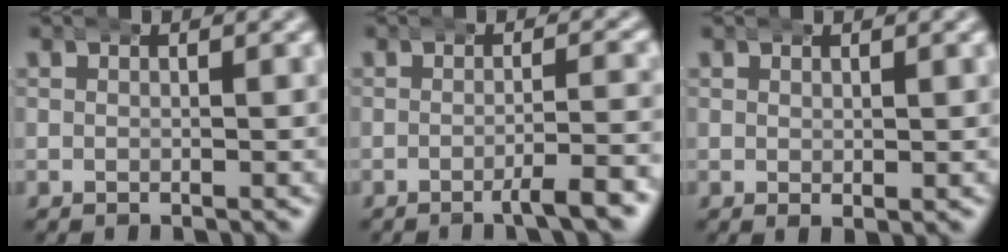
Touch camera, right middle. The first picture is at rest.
{"total": 2.9, "force": [-1.9, 0.0, 2.2], "torque": [-0.032, 0.002, -0.034]}
{"total": 0.7, "force": [0.4, 0.2, 0.6], "torque": [-0.006, -0.006, 0.011]}